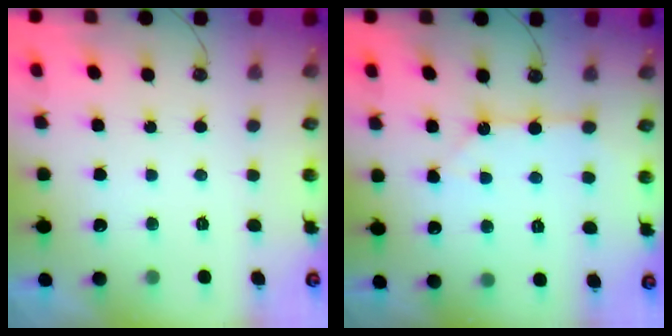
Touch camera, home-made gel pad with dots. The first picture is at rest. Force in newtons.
{"total": 2.4, "press": 2.4, "slide": 0.4}